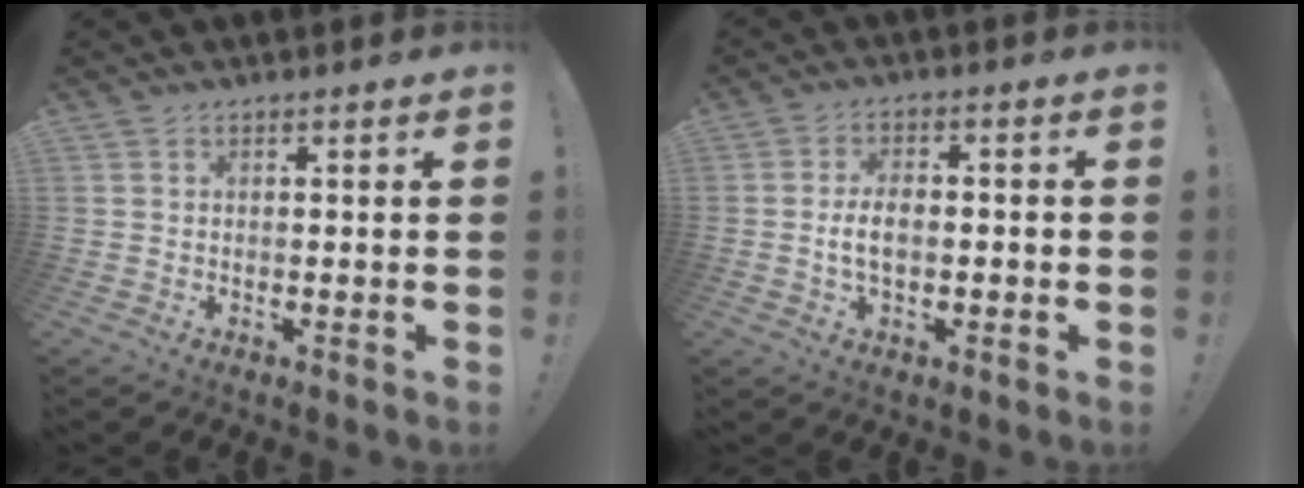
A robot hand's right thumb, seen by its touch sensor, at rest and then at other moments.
{"total": 5.8, "force": [-0.9, 3.3, 4.8], "torque": [-0.073, 0.006, -0.017]}